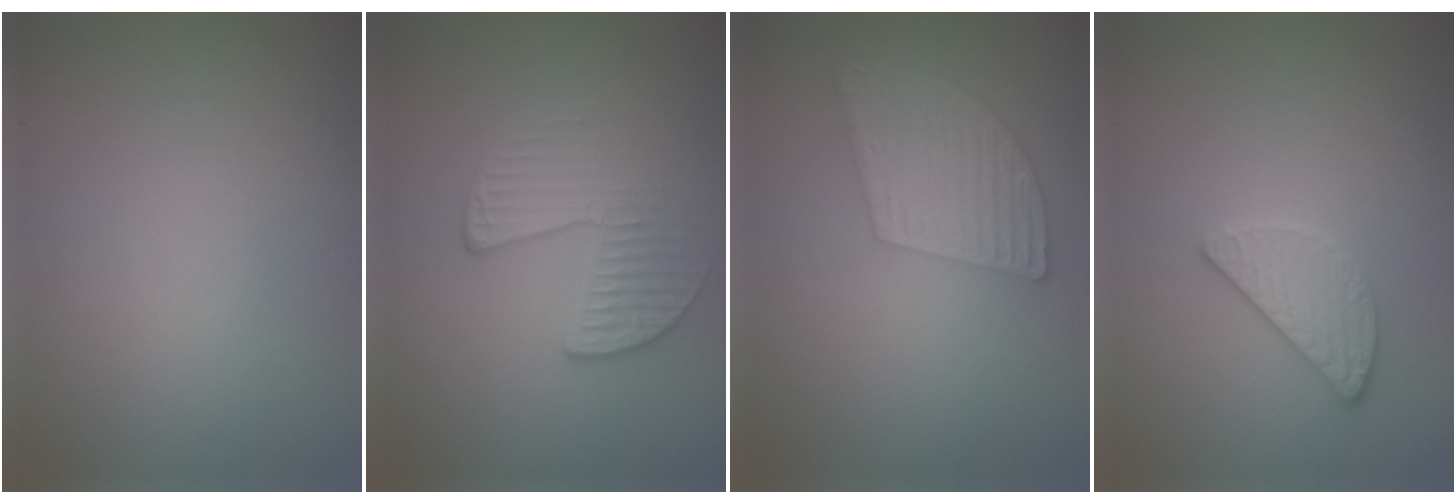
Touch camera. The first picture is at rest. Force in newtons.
{"total": 2.8, "press": 2.0, "slide": 1.9}
{"total": 5.6, "press": 4.3, "slide": 3.6}
{"total": 2.4, "press": 2.2, "slide": 0.9}